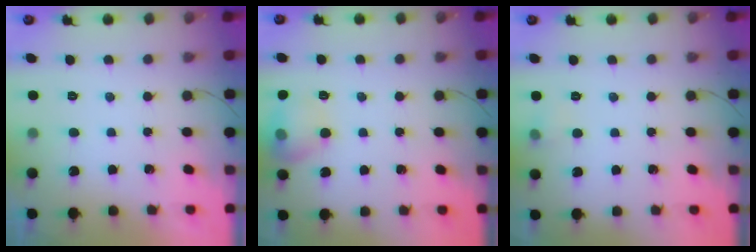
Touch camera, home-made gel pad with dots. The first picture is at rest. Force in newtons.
{"total": 10.6, "press": 10.6, "slide": 0.5}
{"total": 3.9, "press": 3.8, "slide": 1.0}